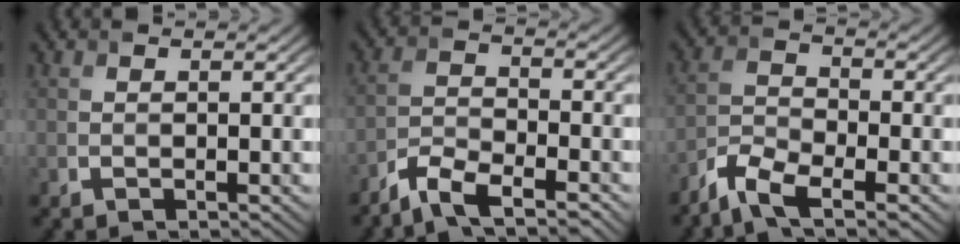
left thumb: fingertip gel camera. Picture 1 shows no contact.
{"total": 5.5, "force": [-4.4, 1.3, 2.9], "torque": [-0.064, -0.004, -0.093]}
{"total": 5.9, "force": [-4.4, 1.6, 3.5], "torque": [-0.080, -0.007, -0.098]}